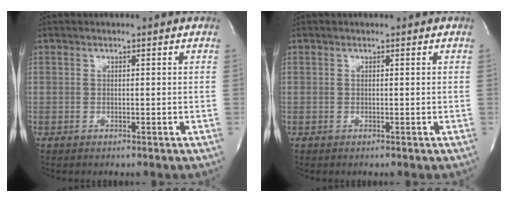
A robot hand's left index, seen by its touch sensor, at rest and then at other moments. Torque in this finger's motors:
{"motor_torque": [0.02, 0.00, -0.01, 0.00]}